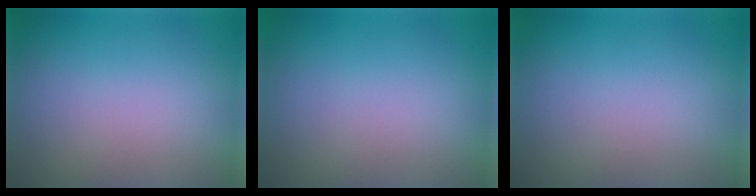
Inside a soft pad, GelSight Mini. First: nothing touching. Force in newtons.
{"total": 0.0}
{"total": 0.0}